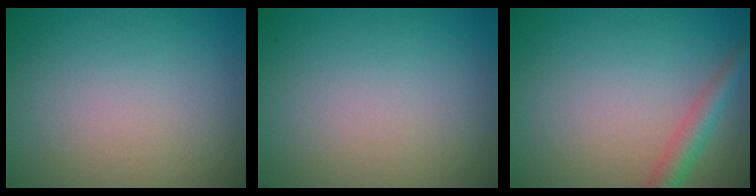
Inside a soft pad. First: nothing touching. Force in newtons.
{"total": 0.0}
{"total": 2.7, "press": 2.7, "slide": 0.1}